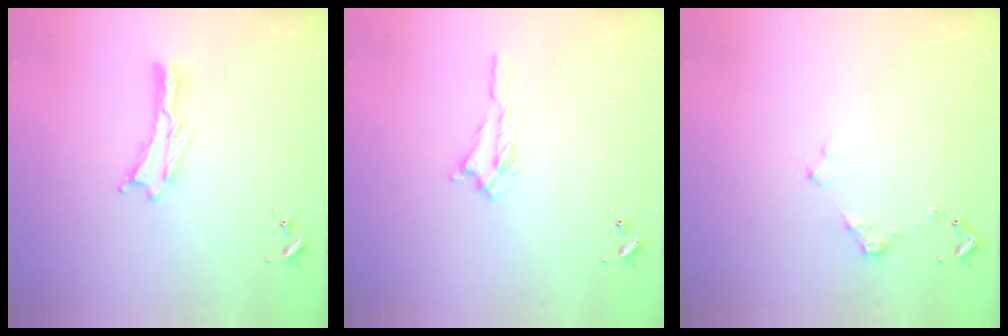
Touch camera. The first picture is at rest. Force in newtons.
{"total": 0.7, "press": 0.7, "slide": 0.2}
{"total": 1.2, "press": 1.2, "slide": 0.2}